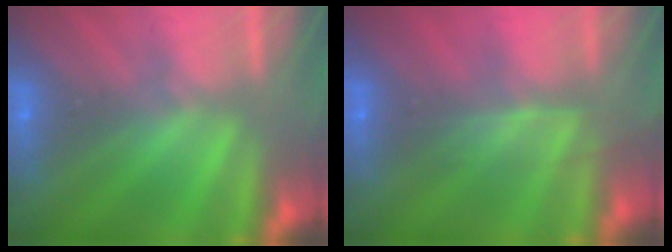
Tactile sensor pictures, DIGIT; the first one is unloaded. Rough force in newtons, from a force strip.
{"total": 2.5}